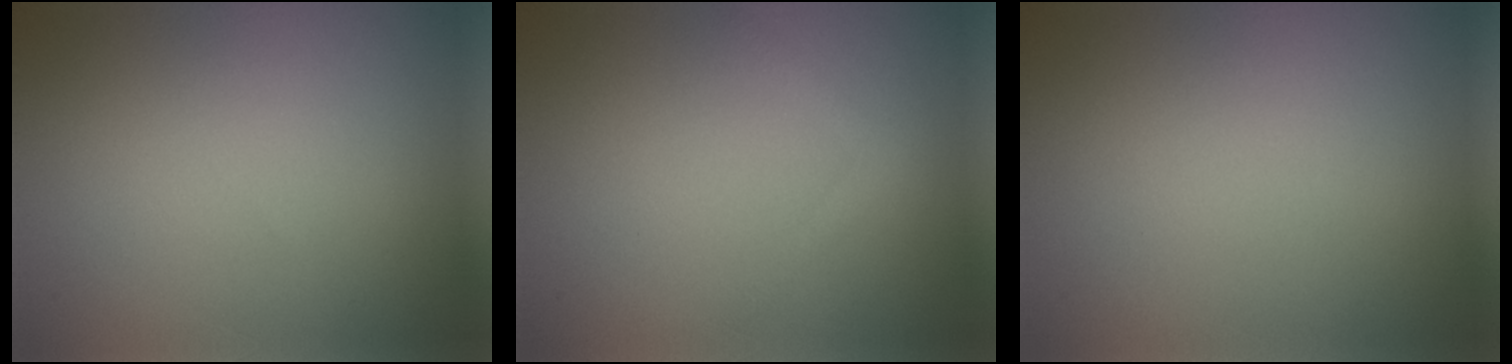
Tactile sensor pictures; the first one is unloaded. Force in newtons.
{"total": 1.3, "press": 1.3, "slide": 0.1}
{"total": 0.0}